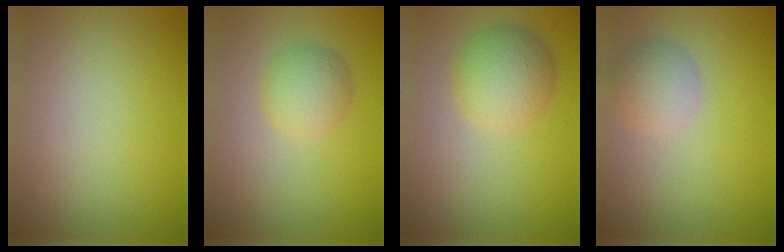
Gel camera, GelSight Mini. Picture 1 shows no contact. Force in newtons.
{"total": 2.9, "press": 2.9, "slide": 0.1}
{"total": 4.4, "press": 4.4, "slide": 0.0}
{"total": 3.0, "press": 3.0, "slide": 0.1}